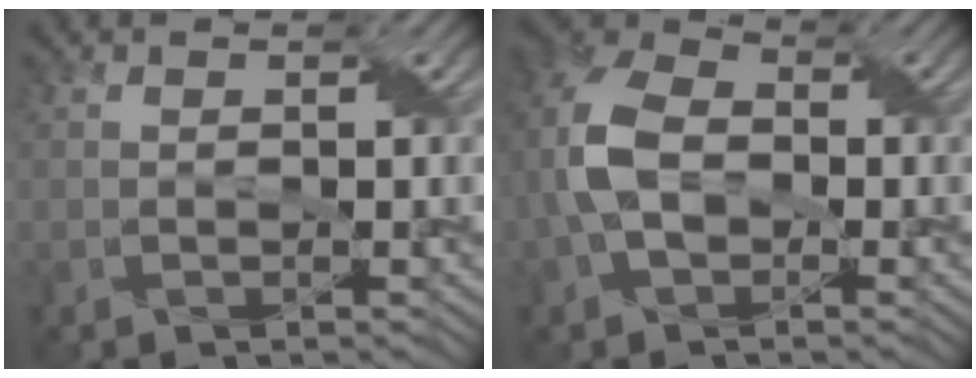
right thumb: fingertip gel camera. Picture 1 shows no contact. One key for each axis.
{"total": 8.4, "fx": -0.8, "fy": 5.8, "fz": 6.0, "tx": -0.151, "ty": 0.008, "tz": -0.025}